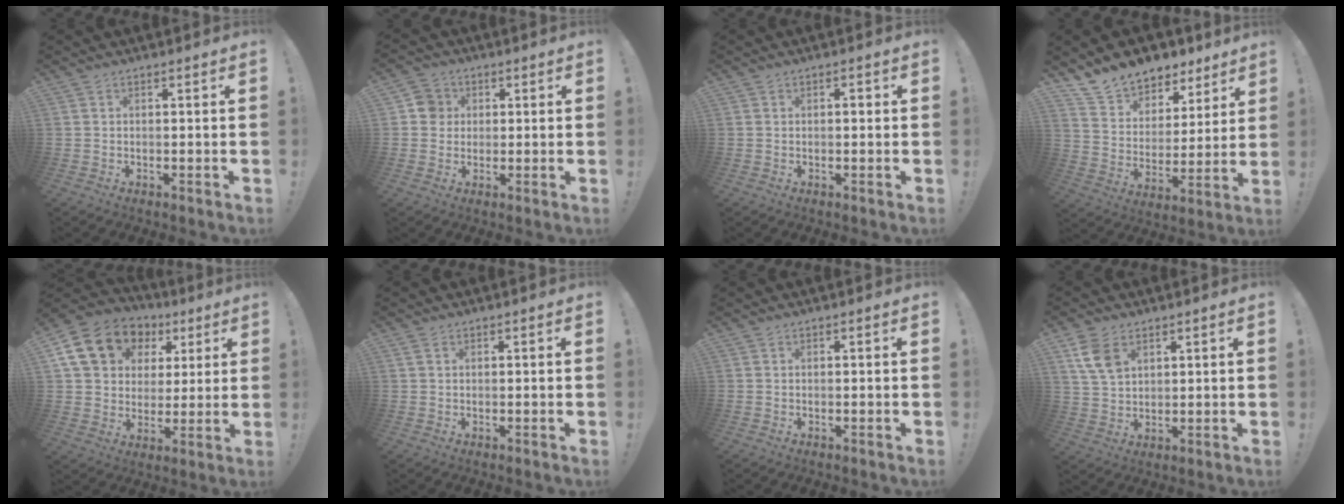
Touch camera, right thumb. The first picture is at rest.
{"total": 5.8, "force": [1.0, 5.6, 1.4], "torque": [-0.010, 0.005, 0.019]}
{"total": 1.1, "force": [-0.1, 0.6, 0.9], "torque": [-0.003, -0.001, -0.007]}
{"total": 12.2, "force": [10.3, 6.2, 2.0], "torque": [-0.048, -0.084, 0.192]}
{"total": 17.7, "force": [7.4, 13.9, 8.2], "torque": [-0.122, -0.026, 0.155]}
{"total": 1.2, "force": [0.6, 0.8, 0.7], "torque": [-0.015, 0.004, 0.012]}
{"total": 0.0}
{"total": 8.1, "force": [4.1, 5.1, 4.7], "torque": [-0.083, -0.013, 0.078]}